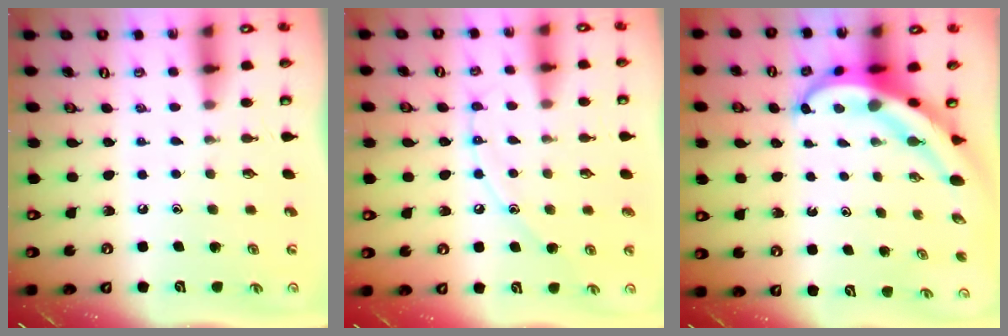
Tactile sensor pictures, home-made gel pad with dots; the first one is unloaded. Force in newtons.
{"total": 8.5, "press": 8.5, "slide": 0.6}
{"total": 7.9, "press": 7.9, "slide": 0.9}